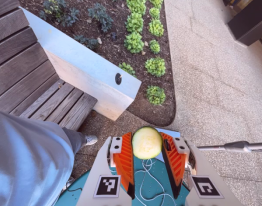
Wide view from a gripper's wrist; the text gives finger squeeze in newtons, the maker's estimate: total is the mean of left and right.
{"total": 11.8, "left": 12.5, "right": 11.1}